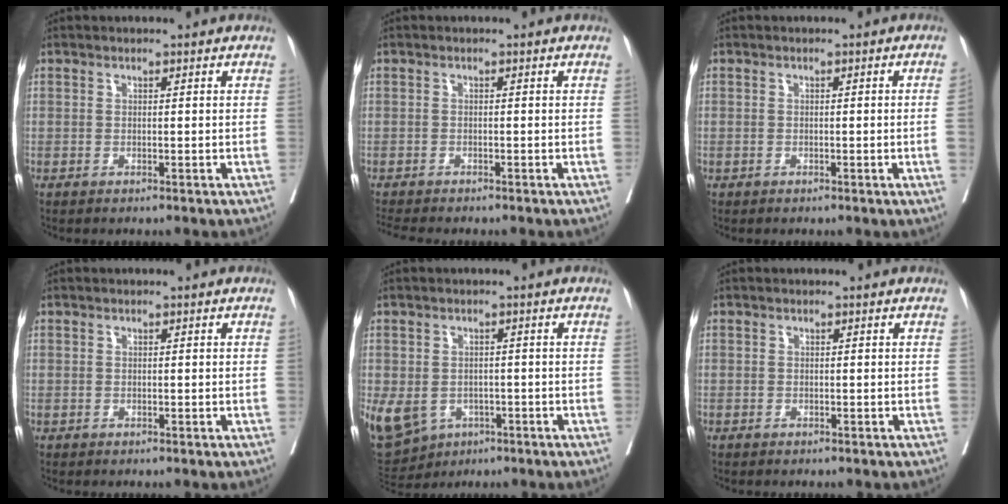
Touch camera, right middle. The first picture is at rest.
{"total": 3.2, "force": [-3.0, 0.0, 1.0], "torque": [-0.016, -0.010, -0.052]}
{"total": 1.2, "force": [-0.2, -0.1, 1.1], "torque": [-0.019, 0.006, -0.001]}
{"total": 0.0}
{"total": 19.6, "force": [-7.7, 15.8, 8.7], "torque": [-0.276, -0.015, -0.102]}
{"total": 0.8, "force": [-0.2, 0.8, -0.1], "torque": [0.006, 0.007, -0.008]}